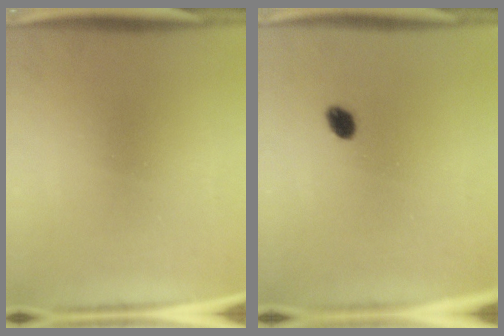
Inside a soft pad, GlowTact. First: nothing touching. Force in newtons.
{"total": 2.4}